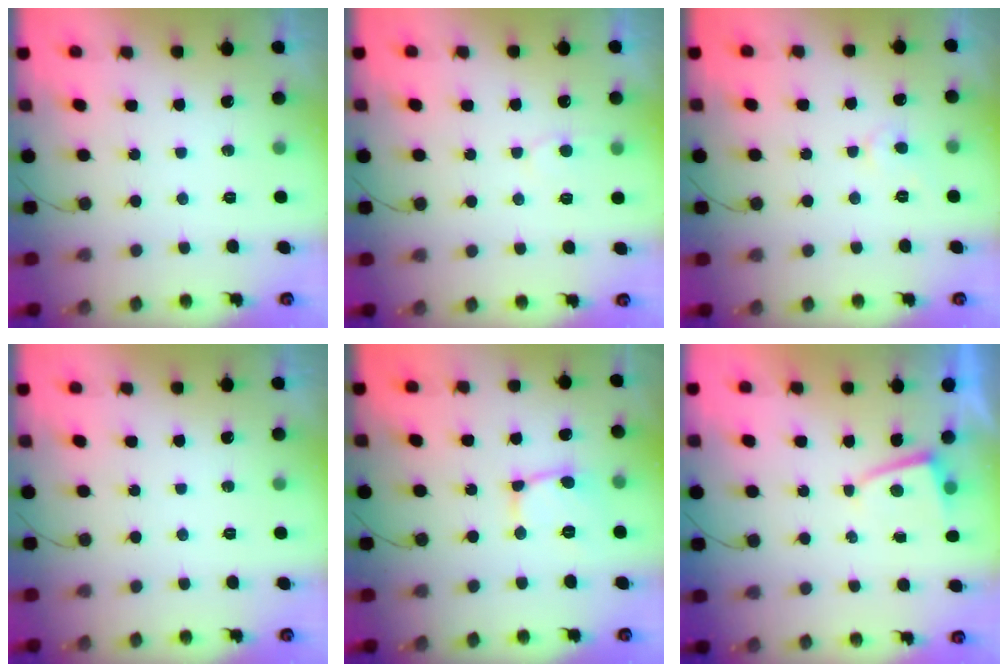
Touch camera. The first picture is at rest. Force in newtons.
{"total": 4.9, "press": 4.9, "slide": 0.4}
{"total": 3.8, "press": 3.8, "slide": 0.3}
{"total": 0.0}
{"total": 4.7, "press": 4.7, "slide": 0.7}
{"total": 1.2, "press": 1.2, "slide": 0.2}